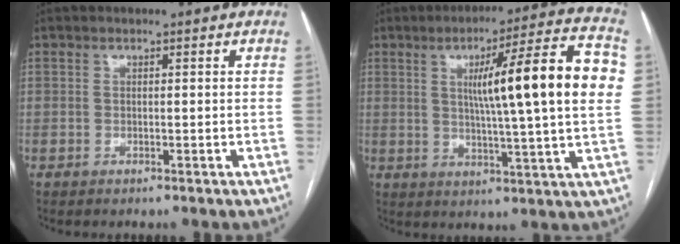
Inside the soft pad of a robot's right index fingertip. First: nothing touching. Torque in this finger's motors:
{"motor_torque": [1.39, 0.75, 0.89, 0.13]}